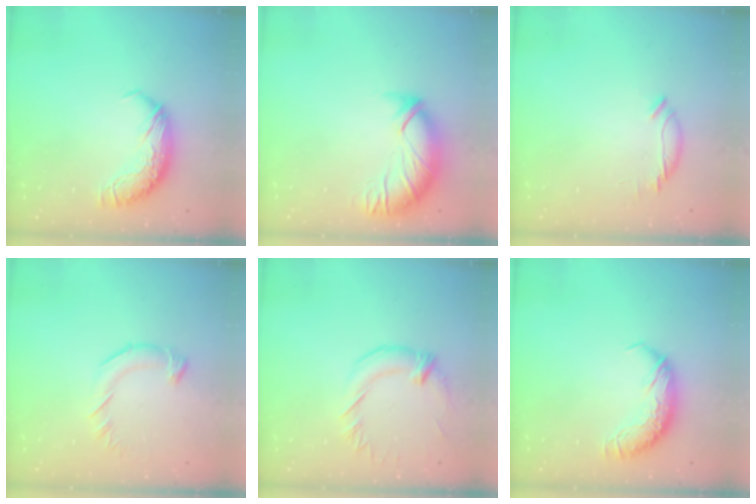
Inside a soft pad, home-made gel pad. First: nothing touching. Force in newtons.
{"total": 2.8, "press": 1.3, "slide": 2.5}
{"total": 5.5, "press": 5.4, "slide": 1.1}
{"total": 3.0, "press": 3.0, "slide": 0.2}
{"total": 1.4, "press": 1.2, "slide": 0.7}
{"total": 0.0}